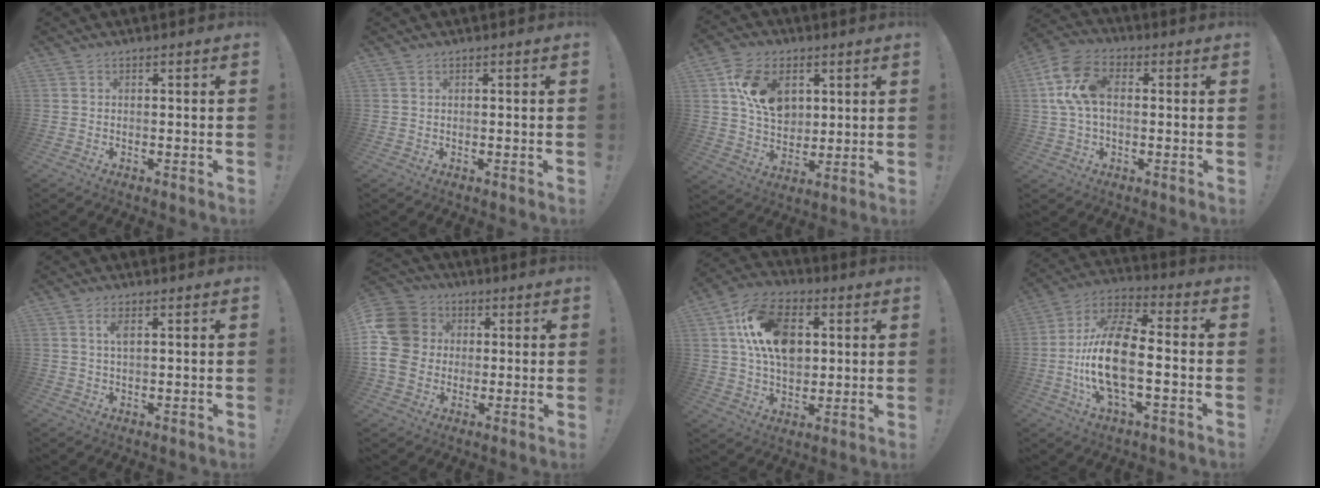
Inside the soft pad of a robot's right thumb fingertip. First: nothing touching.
{"total": 0.5, "force": [0.4, 0.1, 0.2], "torque": [0.000, -0.002, 0.007]}
{"total": 14.8, "force": [5.5, 10.5, 8.9], "torque": [-0.145, -0.006, 0.109]}
{"total": 13.7, "force": [1.8, 8.9, 10.4], "torque": [-0.205, 0.006, 0.035]}
{"total": 3.1, "force": [1.2, 1.0, 2.7], "torque": [-0.053, 0.001, 0.020]}
{"total": 17.0, "force": [1.2, 14.7, 8.5], "torque": [-0.159, 0.003, 0.029]}
{"total": 18.6, "force": [4.5, 12.5, 13.1], "torque": [-0.213, 0.003, 0.083]}
{"total": 17.8, "force": [-3.0, 7.7, 15.8], "torque": [-0.317, 0.008, -0.055]}